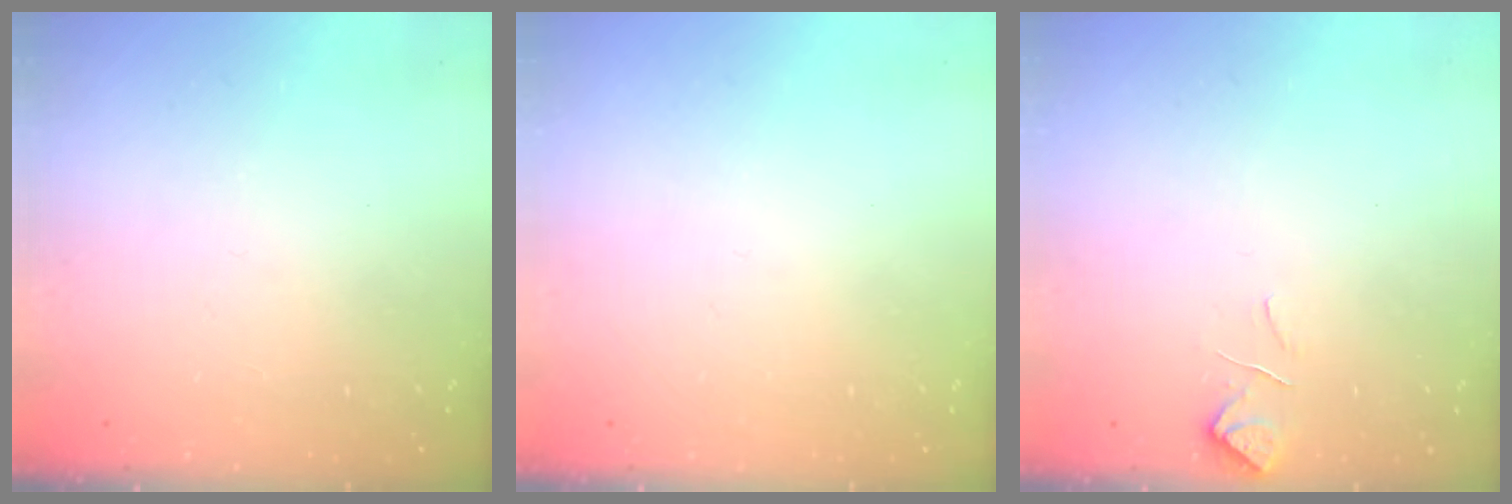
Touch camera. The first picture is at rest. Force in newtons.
{"total": 0.0}
{"total": 0.8, "press": 0.3, "slide": 0.7}